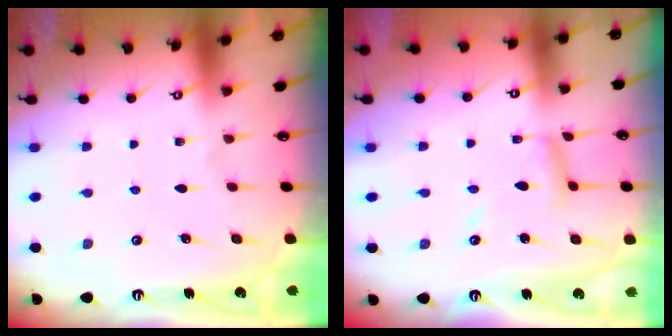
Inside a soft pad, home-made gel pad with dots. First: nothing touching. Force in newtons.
{"total": 9.0, "press": 8.9, "slide": 0.6}